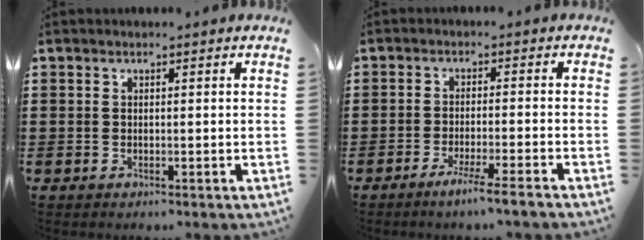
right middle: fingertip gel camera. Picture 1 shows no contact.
{"total": 3.9, "force": [-3.1, -0.6, 2.2], "torque": [-0.033, -0.007, -0.055]}